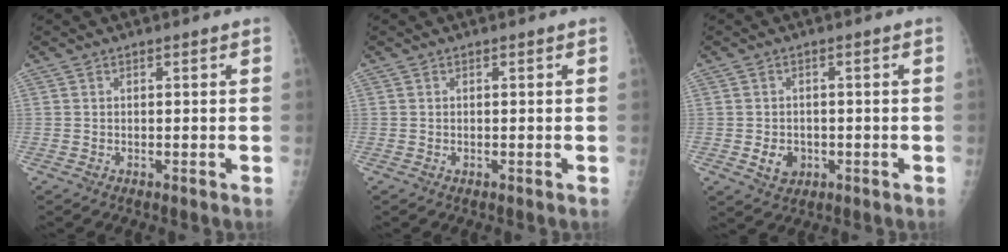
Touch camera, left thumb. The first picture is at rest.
{"total": 0.0}
{"total": 3.9, "force": [-0.8, 3.2, 2.0], "torque": [-0.018, 0.002, -0.003]}